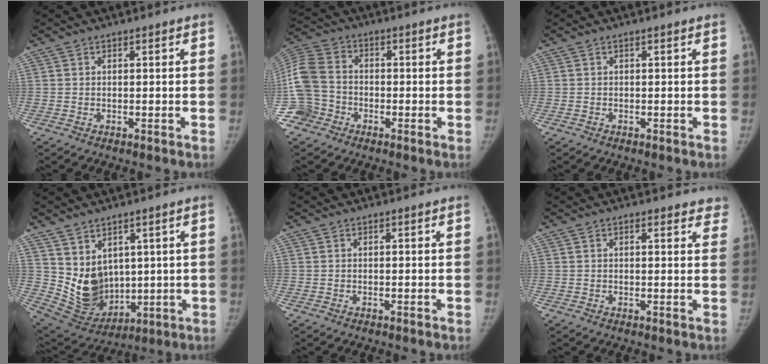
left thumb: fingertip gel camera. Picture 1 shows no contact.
{"total": 12.5, "force": [-3.1, 10.8, 5.3], "torque": [-0.124, 0.033, -0.062]}
{"total": 0.0}
{"total": 10.9, "force": [2.7, 8.5, 6.3], "torque": [-0.079, -0.032, 0.085]}
{"total": 0.0}
{"total": 4.6, "force": [3.8, 1.7, 1.9], "torque": [0.010, -0.010, 0.031]}